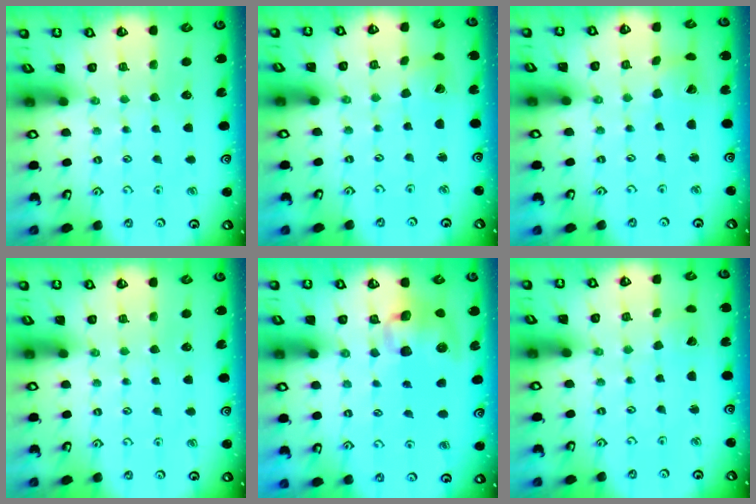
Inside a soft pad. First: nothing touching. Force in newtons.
{"total": 3.0, "press": 3.0, "slide": 0.4}
{"total": 4.5, "press": 4.4, "slide": 0.6}
{"total": 0.0}
{"total": 12.5, "press": 12.3, "slide": 2.0}
{"total": 1.2, "press": 1.2, "slide": 0.1}